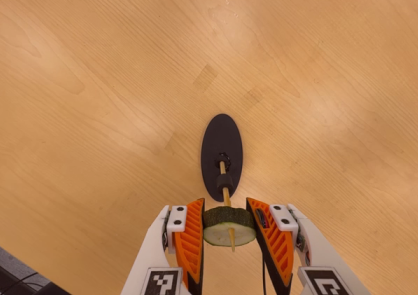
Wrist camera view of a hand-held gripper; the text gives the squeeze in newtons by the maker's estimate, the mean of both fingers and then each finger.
{"total": 12.3, "left": 12.5, "right": 12.1}